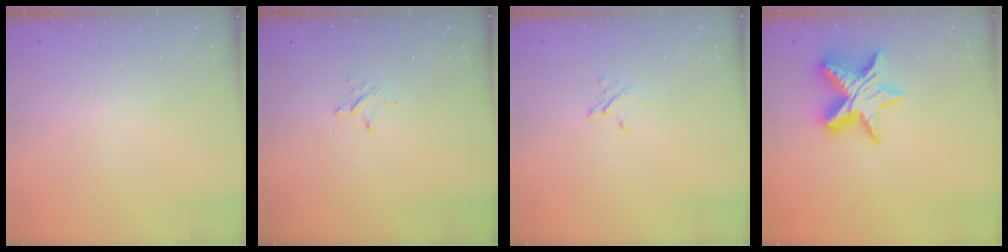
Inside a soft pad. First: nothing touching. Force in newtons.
{"total": 2.6, "press": 2.6, "slide": 0.3}
{"total": 2.4, "press": 2.4, "slide": 0.2}
{"total": 16.4, "press": 16.3, "slide": 1.2}